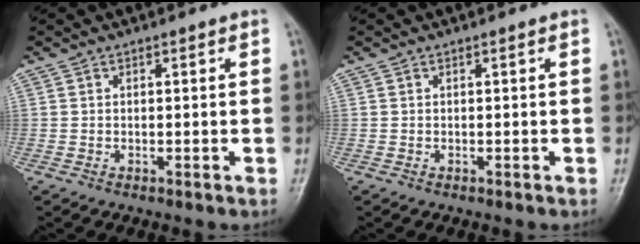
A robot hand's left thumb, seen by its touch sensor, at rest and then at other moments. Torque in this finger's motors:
{"motor_torque": [0.00, 0.00, -0.01, -0.06, 0.00]}